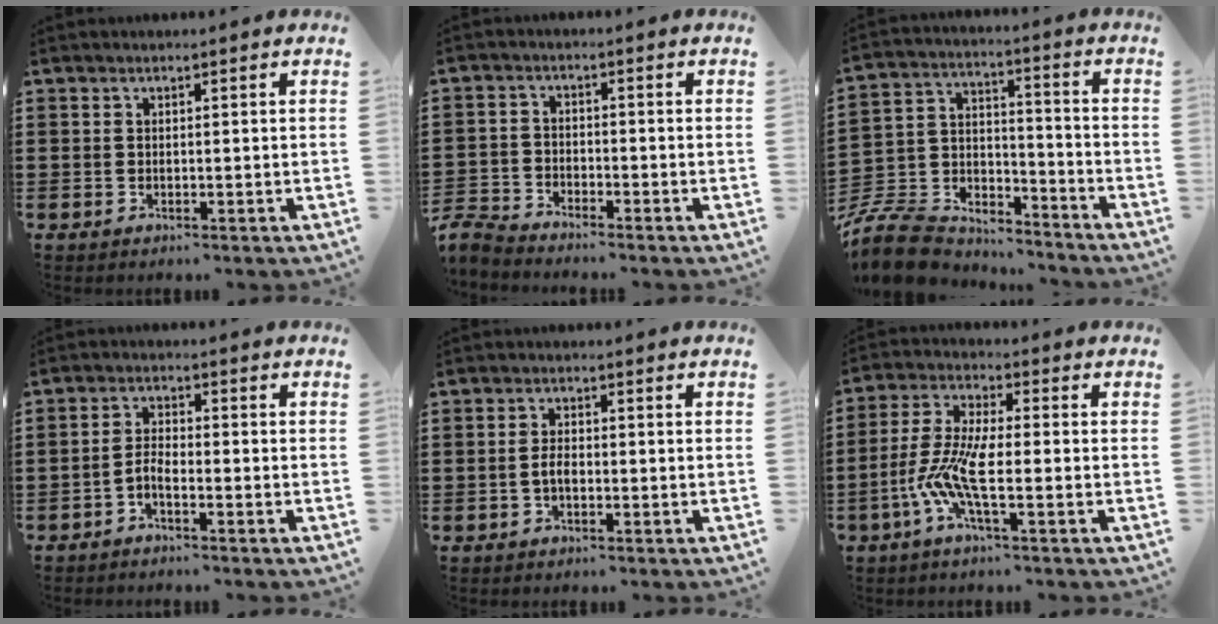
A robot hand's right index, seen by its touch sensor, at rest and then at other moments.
{"total": 3.6, "force": [-3.5, 0.5, 0.1], "torque": [-0.028, -0.005, -0.081]}
{"total": 10.3, "force": [-9.4, 3.5, 2.6], "torque": [-0.078, 0.021, -0.191]}
{"total": 2.4, "force": [-1.7, 0.6, 1.6], "torque": [-0.037, 0.004, -0.035]}
{"total": 2.3, "force": [-0.6, 1.1, 1.9], "torque": [-0.045, 0.000, -0.014]}
{"total": 8.4, "force": [-3.0, 2.1, 7.6], "torque": [-0.182, -0.017, -0.063]}